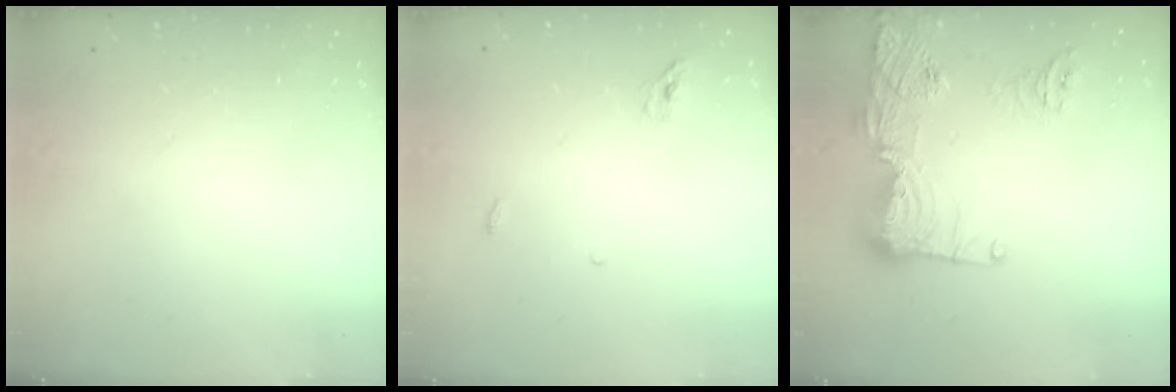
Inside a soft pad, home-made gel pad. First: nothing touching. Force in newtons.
{"total": 3.7, "press": 3.5, "slide": 1.1}
{"total": 19.0, "press": 18.0, "slide": 5.9}